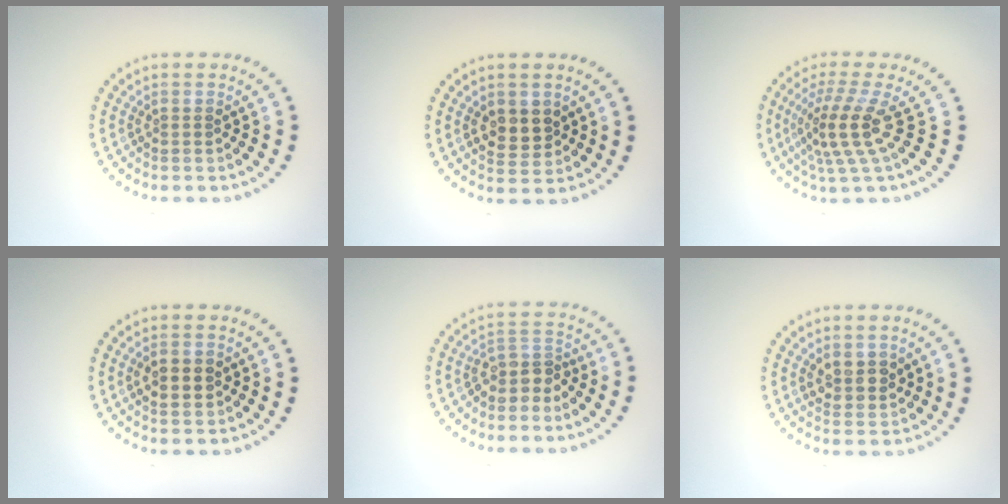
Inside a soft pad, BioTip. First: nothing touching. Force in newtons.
{"total": 2.6, "press": 2.5, "slide": 0.6}
{"total": 4.2, "press": 2.8, "slide": 3.1}
{"total": 2.3, "press": 2.3, "slide": 0.2}
{"total": 2.6, "press": 2.0, "slide": 1.6}
{"total": 2.2, "press": 2.1, "slide": 0.7}